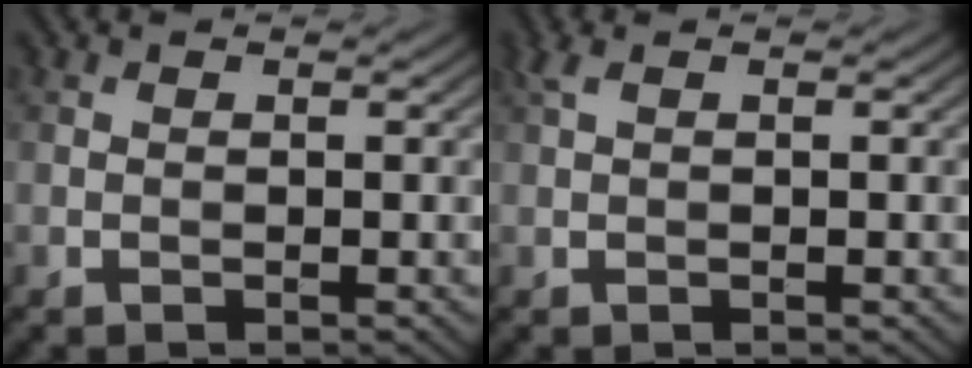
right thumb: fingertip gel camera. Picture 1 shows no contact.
{"total": 1.5, "force": [0.8, 0.4, 1.2], "torque": [-0.033, 0.007, 0.015]}